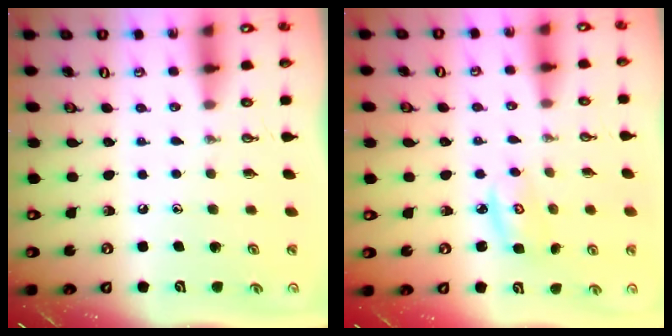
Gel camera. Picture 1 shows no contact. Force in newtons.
{"total": 3.4, "press": 3.4, "slide": 0.2}